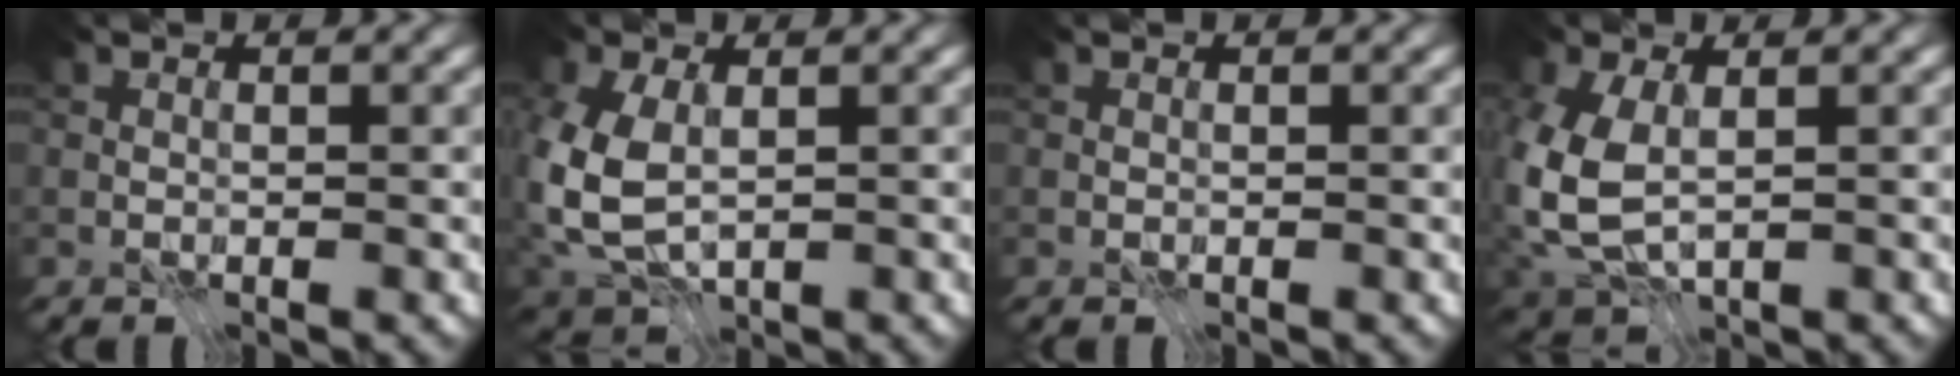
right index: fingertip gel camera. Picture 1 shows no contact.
{"total": 6.9, "force": [-0.4, 4.6, 5.2], "torque": [-0.136, -0.007, -0.003]}
{"total": 0.0}
{"total": 6.4, "force": [-0.3, 3.9, 5.0], "torque": [-0.131, -0.005, -0.004]}